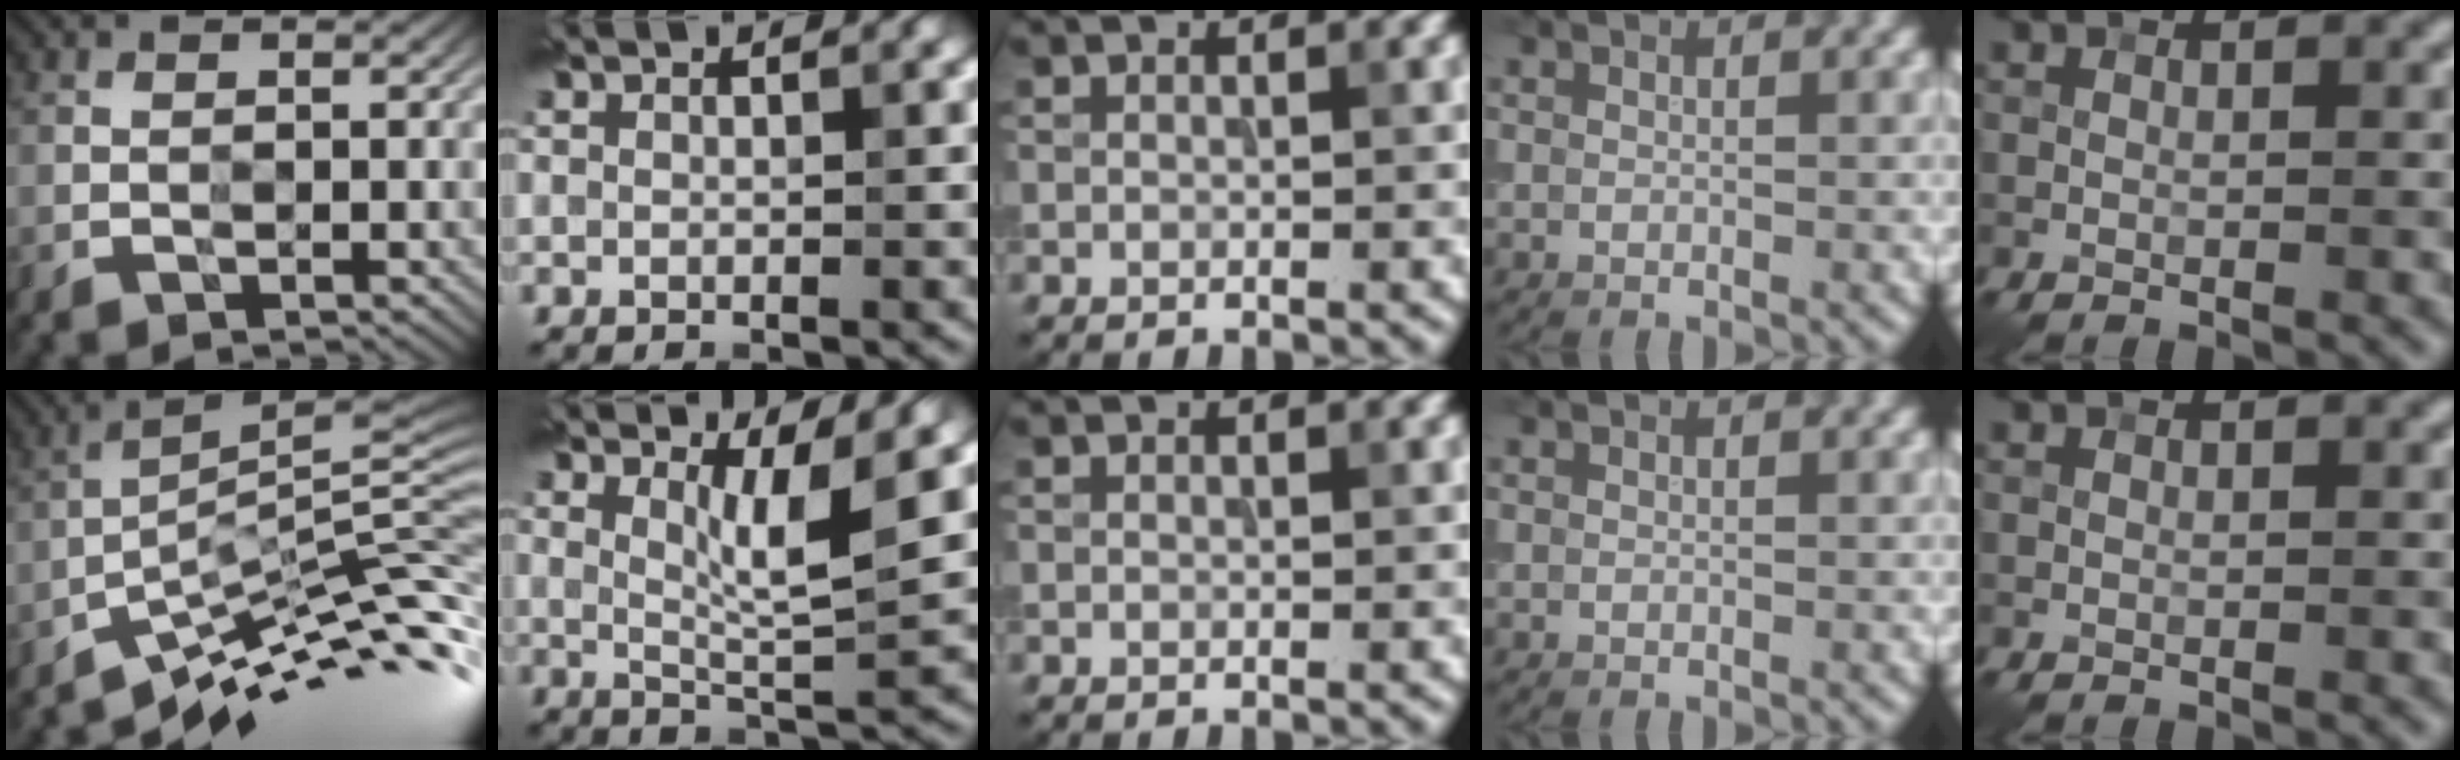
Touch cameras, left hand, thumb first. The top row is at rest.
{"thumb": {"total": 11.9, "force": [-7.4, 2.3, 9.0], "torque": [-0.158, 0.009, -0.130]}, "index": {"total": 4.2, "force": [1.6, 0.6, 3.9], "torque": [-0.066, -0.010, 0.029]}}